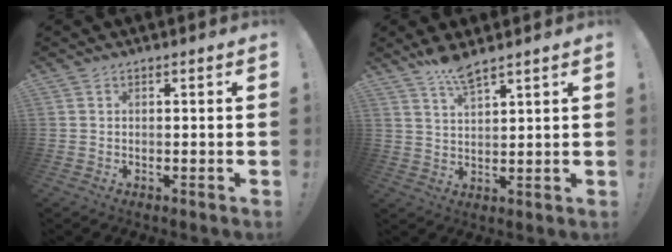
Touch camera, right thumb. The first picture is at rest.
{"total": 6.8, "force": [5.6, 1.1, 3.6], "torque": [-0.066, -0.025, 0.098]}